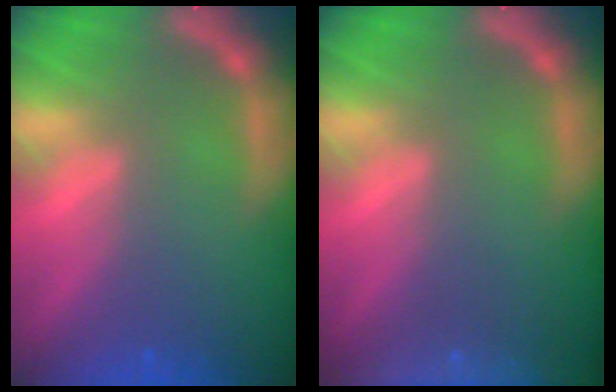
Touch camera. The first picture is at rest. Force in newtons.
{"total": 10.0}